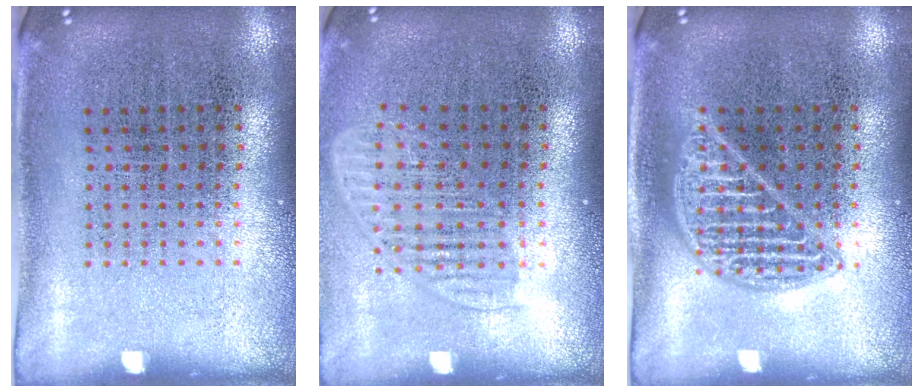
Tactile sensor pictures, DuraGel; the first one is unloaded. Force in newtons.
{"total": 1.5, "press": 1.3, "slide": 0.7}
{"total": 2.3, "press": 2.3, "slide": 0.3}